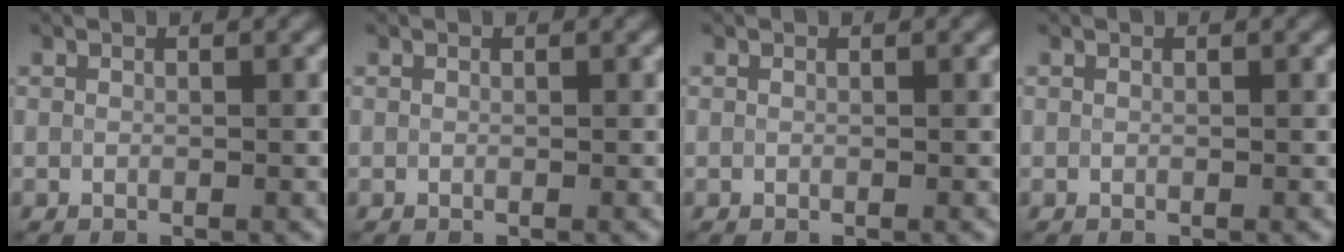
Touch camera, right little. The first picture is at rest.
{"total": 0.0}
{"total": 0.0}
{"total": 0.0}